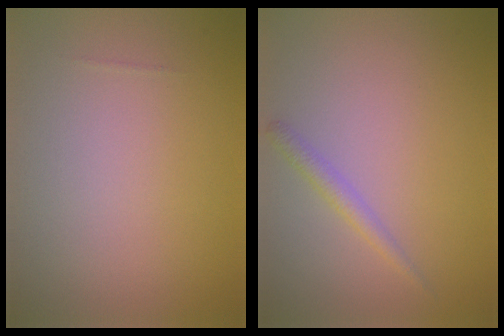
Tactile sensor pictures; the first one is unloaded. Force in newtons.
{"total": 1.4, "press": 1.4, "slide": 0.1}